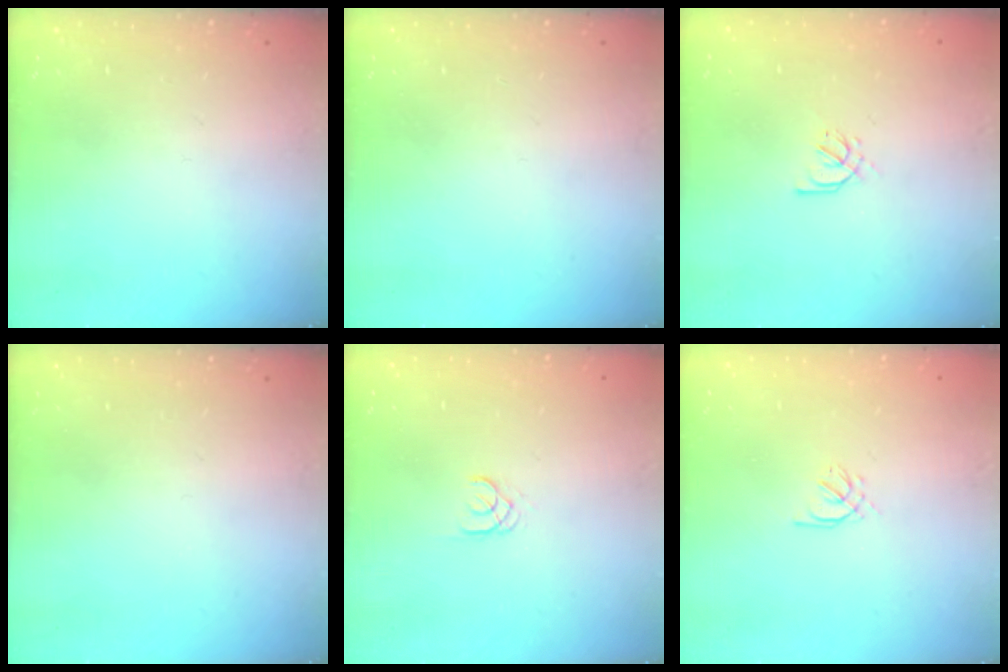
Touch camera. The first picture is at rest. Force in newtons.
{"total": 0.0}
{"total": 2.6, "press": 2.5, "slide": 0.7}
{"total": 0.0}
{"total": 1.8, "press": 1.7, "slide": 0.2}
{"total": 0.9, "press": 0.8, "slide": 0.4}